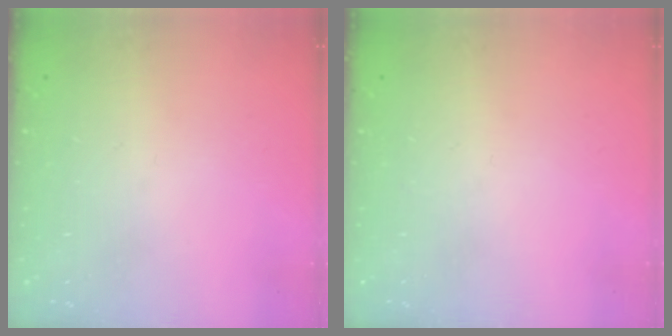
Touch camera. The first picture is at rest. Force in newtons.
{"total": 0.0}